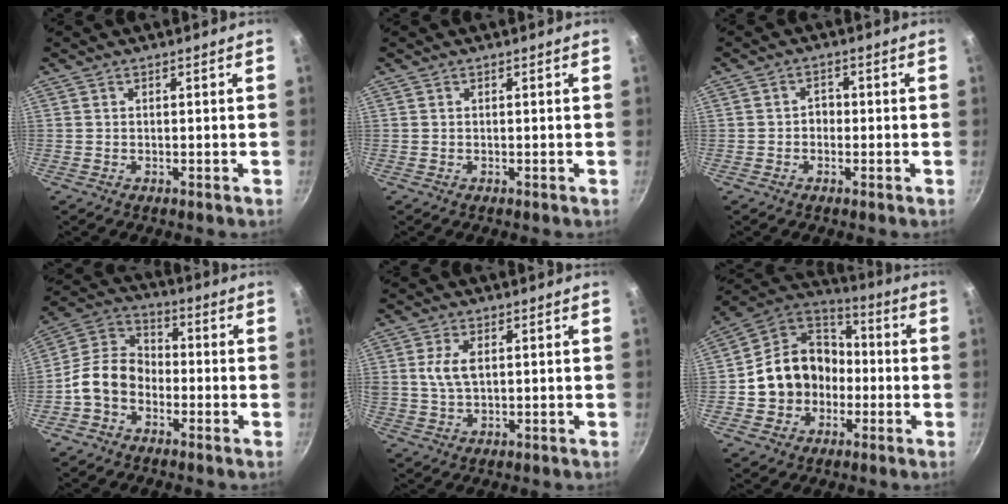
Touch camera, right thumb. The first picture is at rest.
{"total": 0.0}
{"total": 1.3, "force": [-0.2, 1.2, 0.5], "torque": [-0.003, 0.002, -0.005]}
{"total": 10.4, "force": [-3.6, 7.7, 5.9], "torque": [-0.080, 0.046, -0.092]}
{"total": 5.3, "force": [1.1, 3.0, 4.2], "torque": [-0.077, 0.001, 0.022]}
{"total": 15.8, "force": [-2.4, 13.5, 7.9], "torque": [-0.107, 0.047, -0.049]}